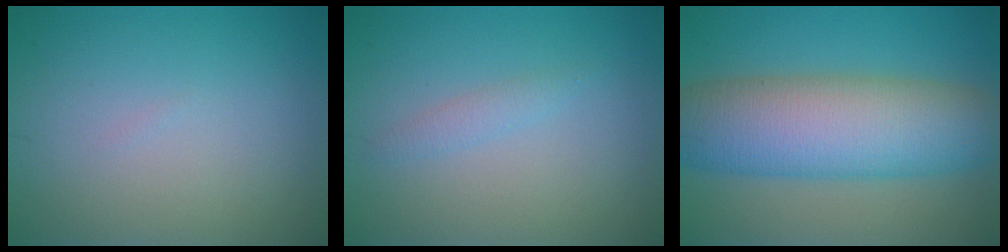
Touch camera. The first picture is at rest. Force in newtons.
{"total": 1.1, "press": 1.1, "slide": 0.1}
{"total": 10.7, "press": 10.6, "slide": 0.7}